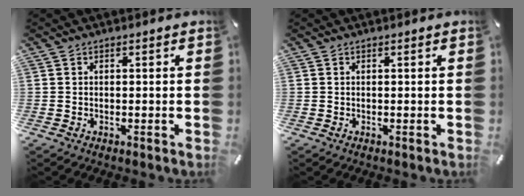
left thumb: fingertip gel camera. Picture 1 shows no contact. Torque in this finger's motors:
{"motor_torque": [-0.01, -0.01, 0.02, 0.02, 0.00]}